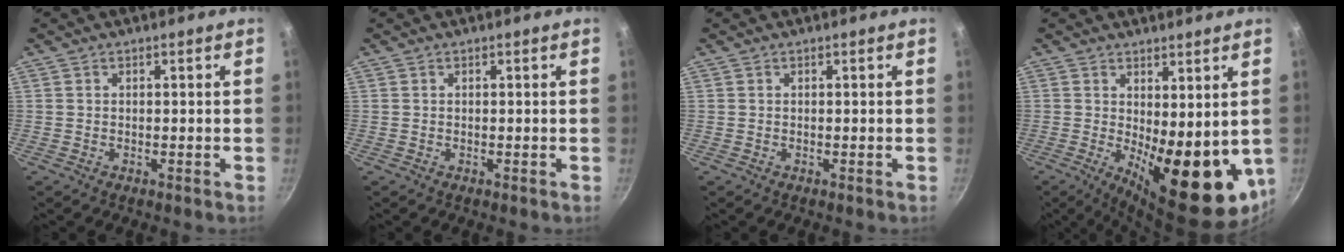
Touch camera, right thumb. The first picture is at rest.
{"total": 0.0}
{"total": 0.0}
{"total": 15.8, "force": [-0.3, 6.3, 14.4], "torque": [-0.166, -0.030, 0.013]}